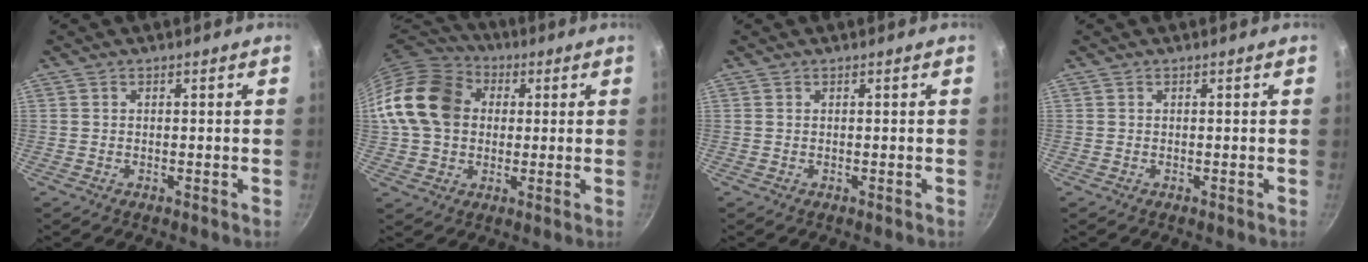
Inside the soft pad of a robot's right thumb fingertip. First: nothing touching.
{"total": 16.2, "force": [2.5, 13.0, 9.4], "torque": [-0.152, 0.028, 0.032]}
{"total": 0.0}
{"total": 0.0}